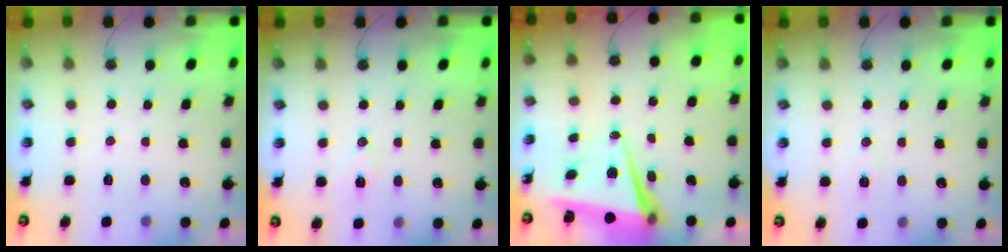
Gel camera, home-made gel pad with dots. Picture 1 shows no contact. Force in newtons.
{"total": 6.7, "press": 5.5, "slide": 3.8}
{"total": 6.7, "press": 5.4, "slide": 3.9}
{"total": 6.4, "press": 4.6, "slide": 4.5}